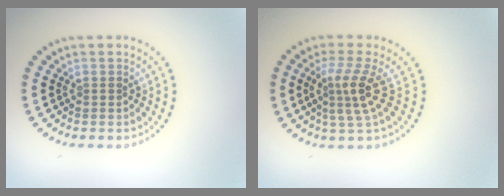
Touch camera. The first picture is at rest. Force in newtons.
{"total": 3.3, "press": 2.4, "slide": 2.3}